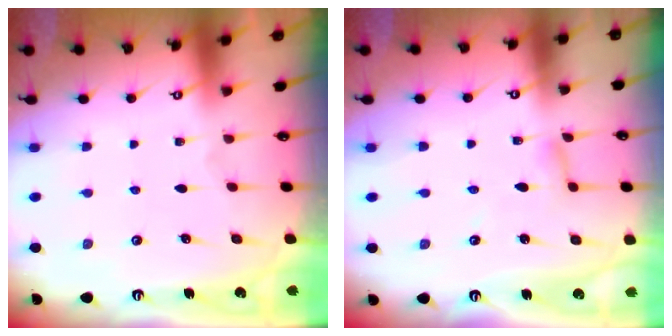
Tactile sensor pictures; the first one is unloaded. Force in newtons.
{"total": 2.5, "press": 2.5, "slide": 0.2}